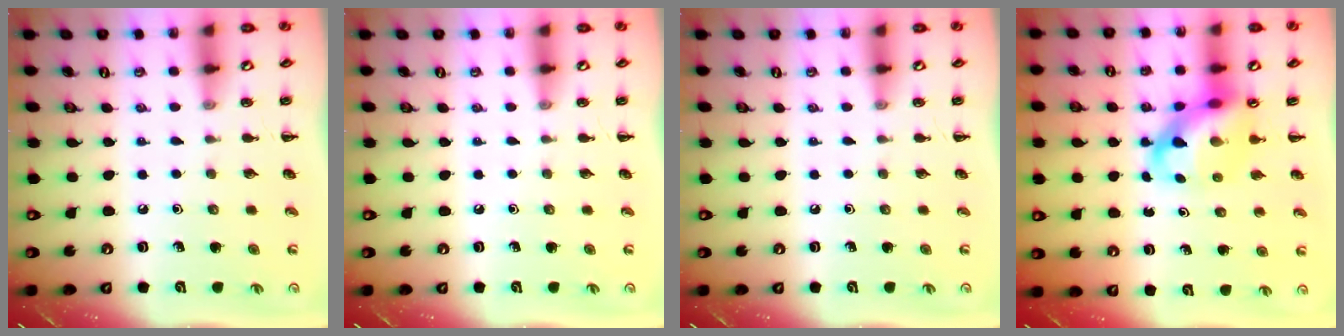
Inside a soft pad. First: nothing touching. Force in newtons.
{"total": 0.0}
{"total": 0.0}
{"total": 9.7, "press": 9.3, "slide": 2.5}